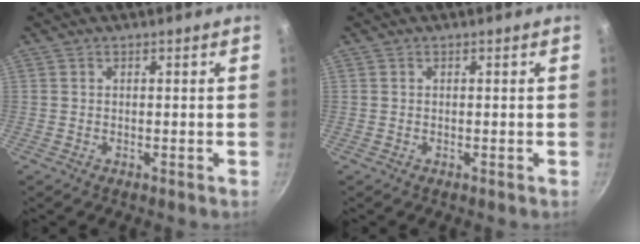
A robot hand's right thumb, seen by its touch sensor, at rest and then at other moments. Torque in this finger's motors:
{"motor_torque": [0.01, 0.00, 0.08, 0.23, 0.01]}